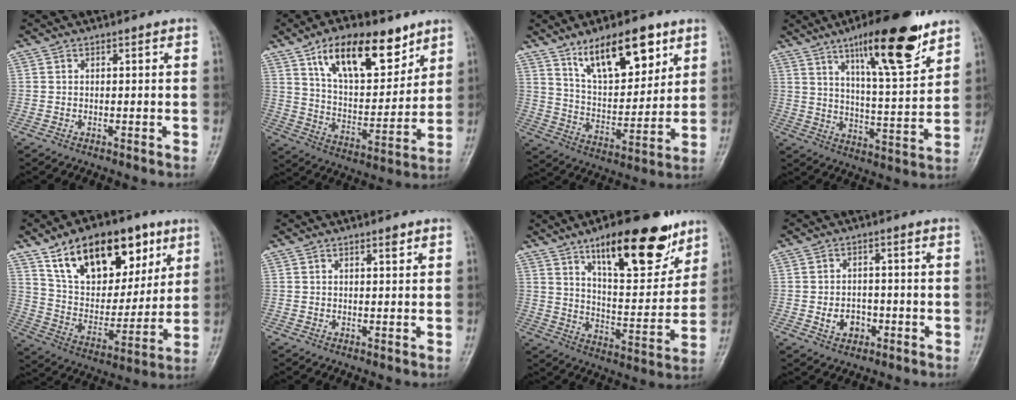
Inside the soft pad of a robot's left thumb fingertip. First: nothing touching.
{"total": 18.0, "force": [10.7, 8.4, 11.7], "torque": [-0.144, -0.051, 0.187]}
{"total": 15.9, "force": [9.6, 6.7, 10.8], "torque": [-0.135, -0.048, 0.171]}
{"total": 17.4, "force": [10.8, 4.0, 13.0], "torque": [-0.180, -0.058, 0.175]}
{"total": 23.2, "force": [12.5, 13.0, 14.6], "torque": [-0.185, -0.030, 0.217]}
{"total": 1.5, "force": [1.0, 0.4, 1.0], "torque": [-0.010, -0.005, 0.015]}
{"total": 20.2, "force": [12.6, 7.2, 14.1], "torque": [-0.163, -0.065, 0.201]}
{"total": 4.4, "force": [-1.3, 3.5, 2.3], "torque": [-0.020, 0.010, -0.019]}